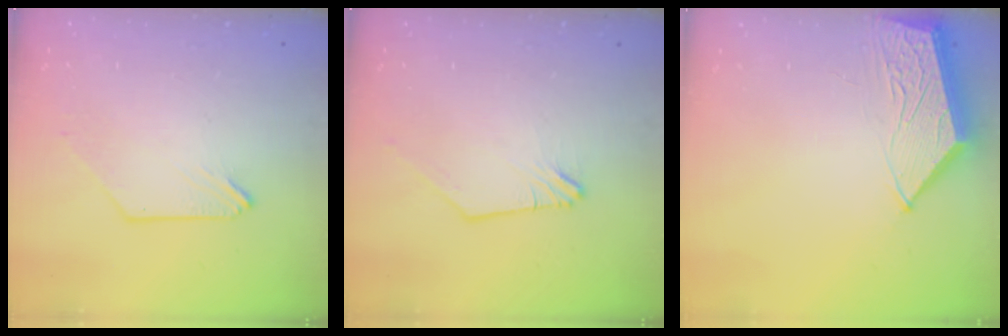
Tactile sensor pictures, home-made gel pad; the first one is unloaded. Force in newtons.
{"total": 0.0}
{"total": 6.7, "press": 6.7, "slide": 0.5}